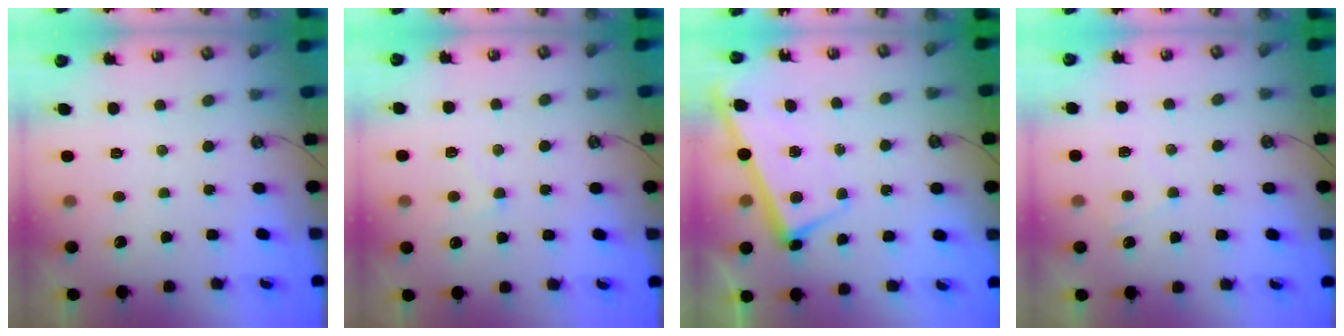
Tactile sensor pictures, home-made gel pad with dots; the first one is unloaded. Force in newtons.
{"total": 0.6, "press": 0.3, "slide": 0.6}
{"total": 2.8, "press": 2.7, "slide": 0.4}
{"total": 0.6, "press": 0.3, "slide": 0.6}